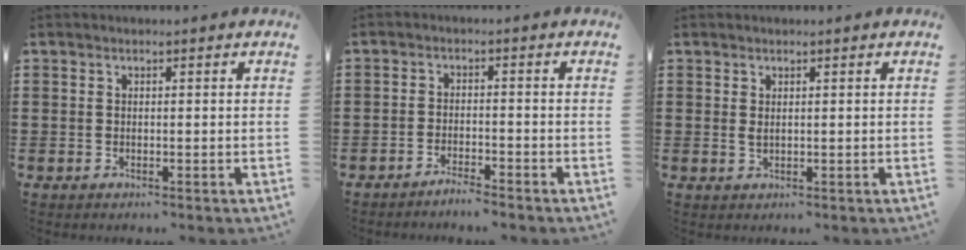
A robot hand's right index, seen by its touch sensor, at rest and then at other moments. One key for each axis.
{"total": 2.2, "fx": -2.2, "fy": -0.1, "fz": 0.3, "tx": -0.008, "ty": 0.004, "tz": -0.044}
{"total": 0.9, "fx": 0.4, "fy": 0.2, "fz": 0.7, "tx": -0.016, "ty": 0.002, "tz": 0.008}